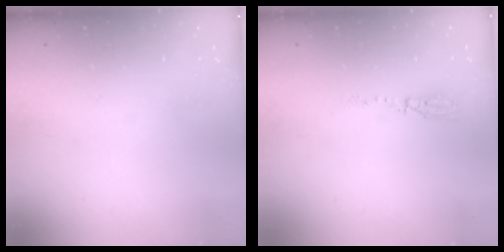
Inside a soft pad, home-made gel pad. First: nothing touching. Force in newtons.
{"total": 3.1, "press": 2.5, "slide": 1.9}